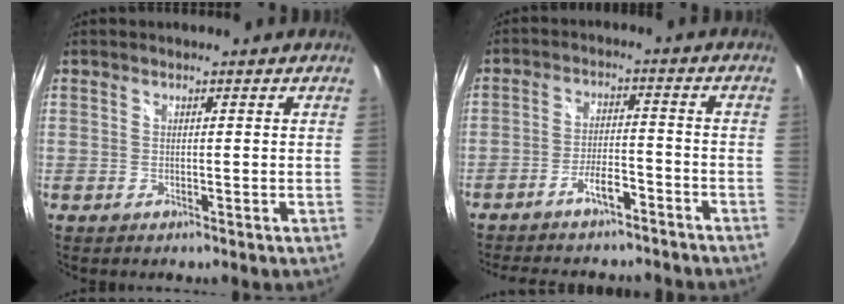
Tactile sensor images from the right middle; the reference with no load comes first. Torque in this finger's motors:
{"motor_torque": [1.07, -1.07, 0.16, 0.06]}